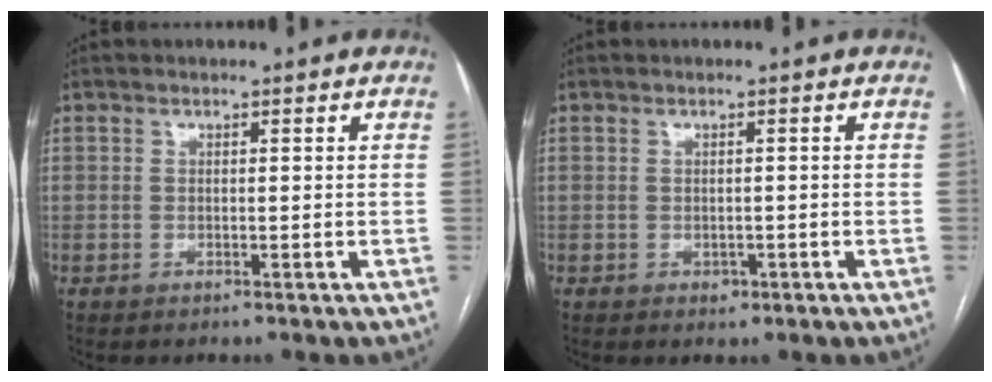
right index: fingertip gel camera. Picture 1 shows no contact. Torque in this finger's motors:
{"motor_torque": [-0.14, 0.09, 0.03, 0.01]}